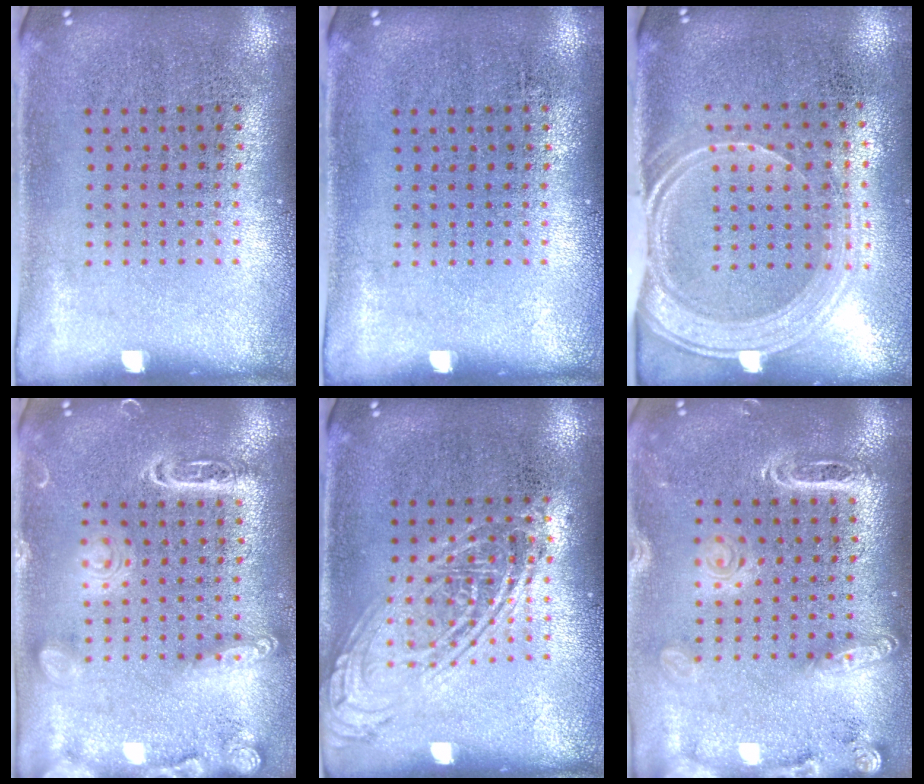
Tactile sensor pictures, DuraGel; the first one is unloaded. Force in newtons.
{"total": 0.0}
{"total": 1.9, "press": 1.6, "slide": 1.0}
{"total": 3.3, "press": 3.3, "slide": 0.3}
{"total": 2.4, "press": 2.4, "slide": 0.3}
{"total": 1.9, "press": 1.8, "slide": 0.7}